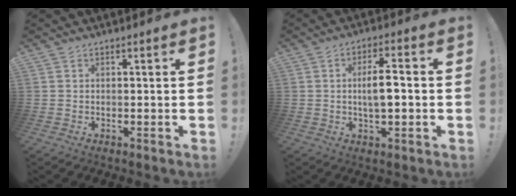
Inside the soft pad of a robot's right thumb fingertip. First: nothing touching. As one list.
[{"total": 7.1, "force": [-0.5, 2.5, 6.7], "torque": [-0.114, 0.005, -0.014]}]